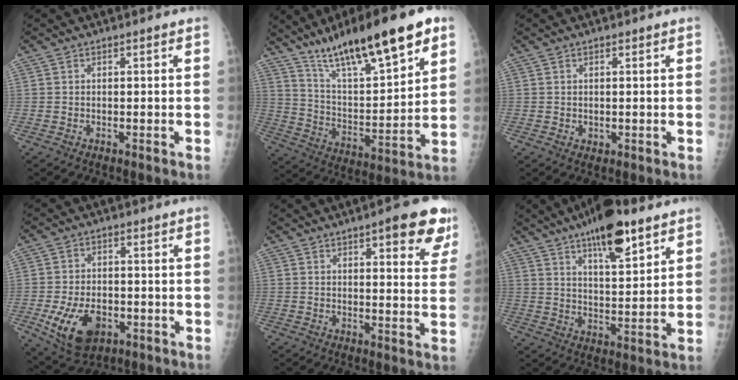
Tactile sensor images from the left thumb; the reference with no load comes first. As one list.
[{"total": 22.7, "force": [14.8, 5.5, 16.3], "torque": [-0.243, -0.050, 0.253]}, {"total": 1.3, "force": [0.4, 1.1, 0.5], "torque": [-0.005, -0.003, 0.009]}, {"total": 10.9, "force": [-3.5, 6.9, 7.6], "torque": [-0.125, 0.003, -0.046]}, {"total": 12.0, "force": [7.0, 3.6, 9.0], "torque": [-0.072, -0.029, 0.082]}, {"total": 14.3, "force": [9.0, 4.4, 10.2], "torque": [-0.139, -0.043, 0.144]}]